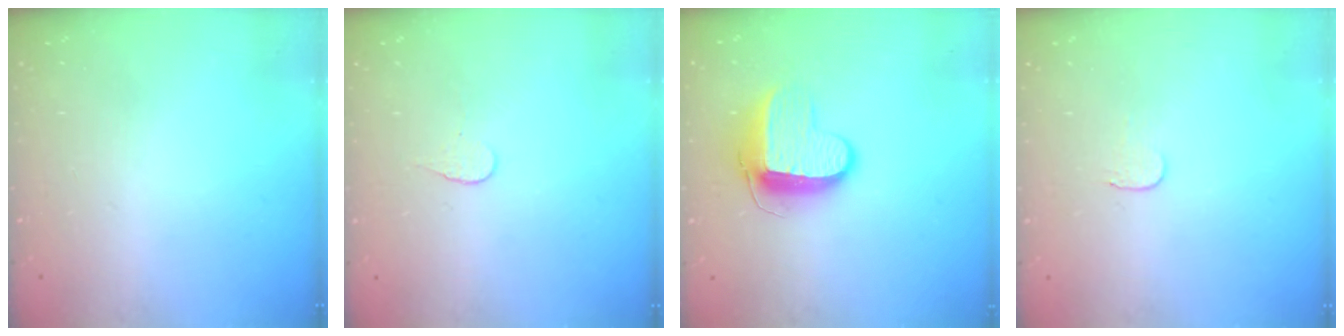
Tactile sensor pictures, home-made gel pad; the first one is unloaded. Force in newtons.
{"total": 3.9, "press": 3.9, "slide": 0.3}
{"total": 10.3, "press": 10.3, "slide": 1.0}
{"total": 3.3, "press": 3.3, "slide": 0.4}